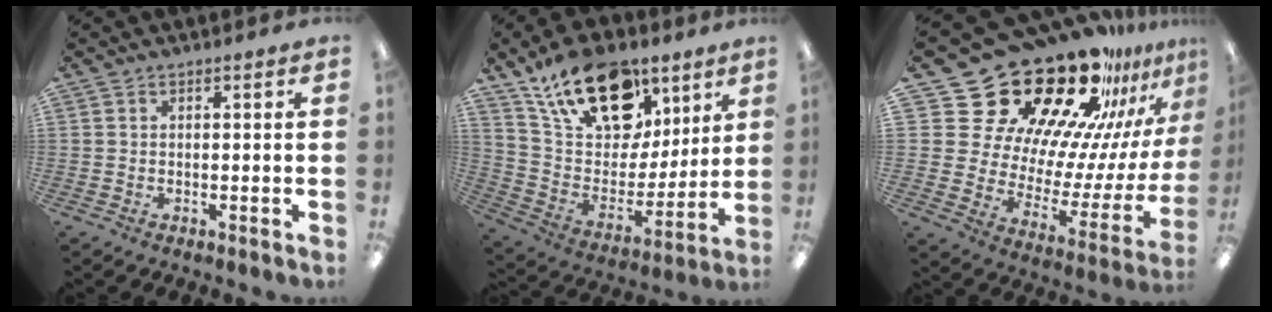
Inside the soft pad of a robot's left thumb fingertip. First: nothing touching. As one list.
[{"total": 22.2, "force": [14.0, 12.4, 11.9], "torque": [-0.199, -0.069, 0.252]}, {"total": 31.0, "force": [24.5, 14.0, 12.7], "torque": [-0.164, -0.215, 0.457]}]